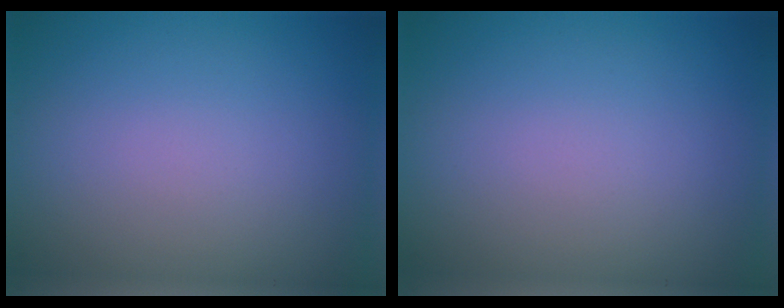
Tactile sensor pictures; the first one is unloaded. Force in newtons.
{"total": 0.0}